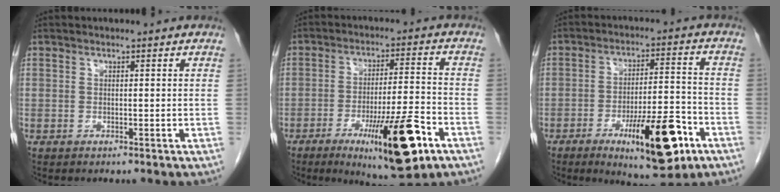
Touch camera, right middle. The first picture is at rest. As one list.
[{"total": 15.2, "force": [-7.5, 1.9, 13.1], "torque": [-0.196, -0.020, -0.109]}, {"total": 14.6, "force": [-7.1, 3.3, 12.3], "torque": [-0.182, -0.005, -0.102]}]